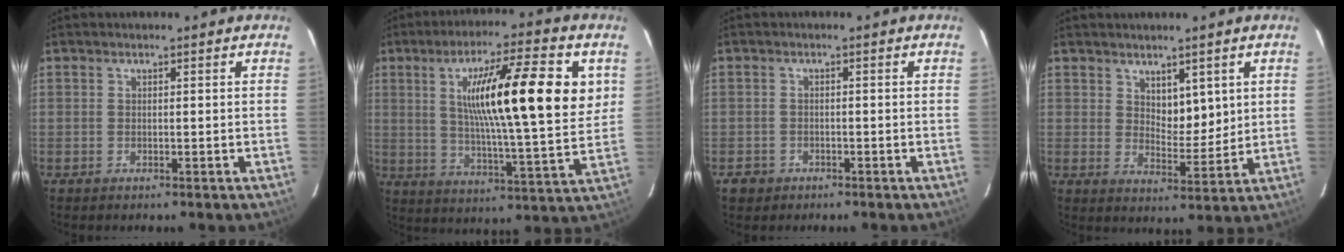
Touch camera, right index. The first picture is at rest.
{"total": 20.3, "force": [5.5, 2.6, 19.4], "torque": [-0.307, 0.014, 0.079]}
{"total": 2.9, "force": [-1.5, 2.5, 0.4], "torque": [-0.012, 0.006, -0.024]}
{"total": 6.1, "force": [2.4, 3.2, 4.6], "torque": [-0.078, -0.003, 0.051]}